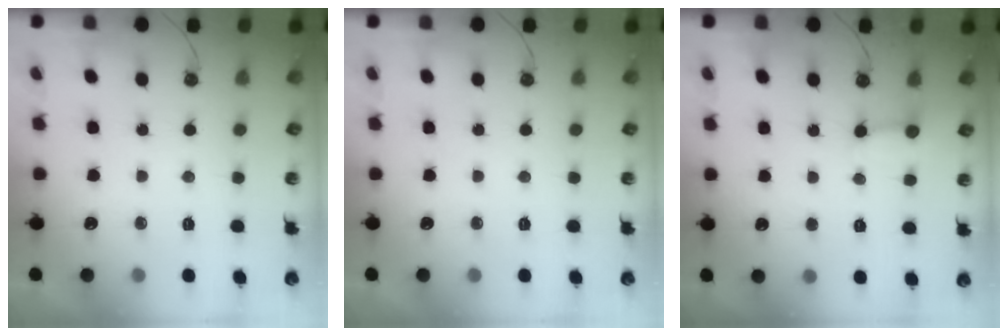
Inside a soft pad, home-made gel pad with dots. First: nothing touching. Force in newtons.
{"total": 0.0}
{"total": 2.7, "press": 2.7, "slide": 0.5}